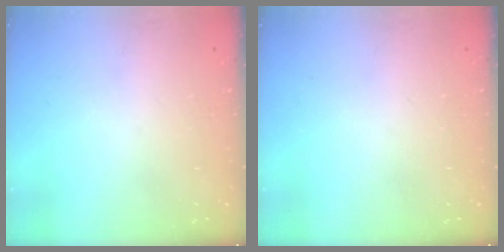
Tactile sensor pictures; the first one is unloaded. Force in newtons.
{"total": 0.0}